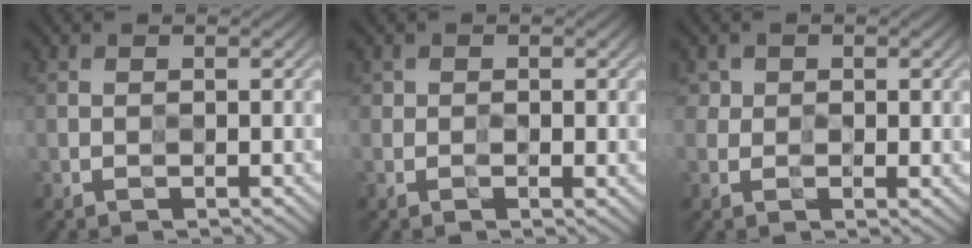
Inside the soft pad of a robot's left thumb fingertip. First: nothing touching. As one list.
[{"total": 1.8, "force": [0.4, 1.3, 1.2], "torque": [-0.011, -0.006, 0.005]}, {"total": 2.4, "force": [1.0, 2.0, 0.9], "torque": [-0.019, -0.003, 0.017]}]